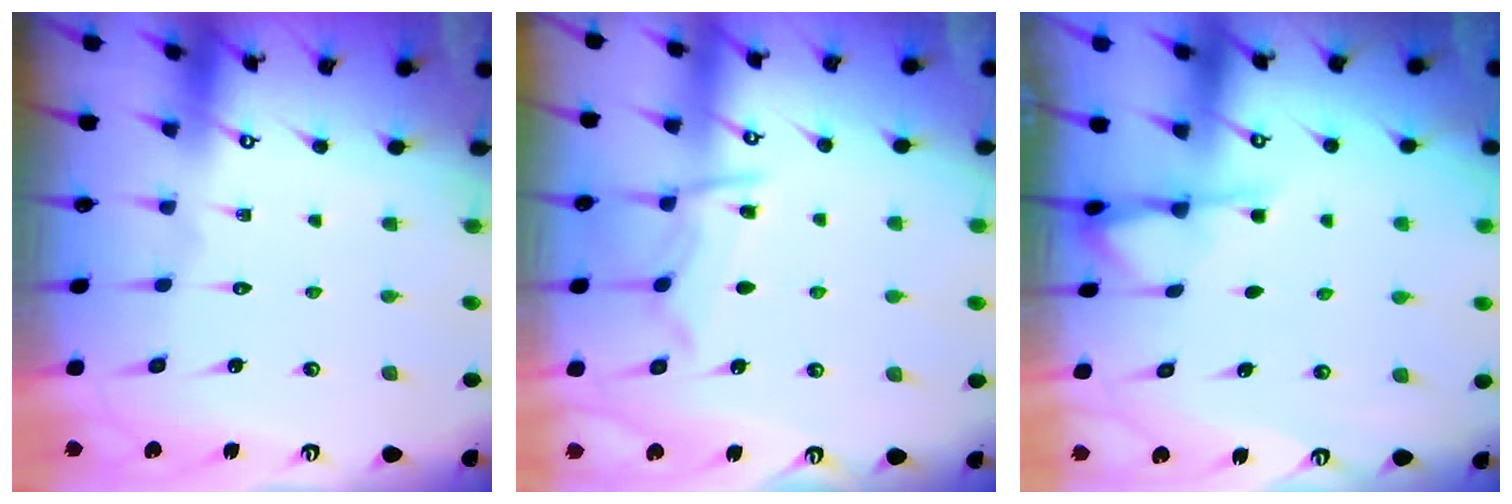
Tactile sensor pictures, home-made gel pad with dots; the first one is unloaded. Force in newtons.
{"total": 8.9, "press": 8.9, "slide": 1.0}
{"total": 1.9, "press": 1.8, "slide": 0.4}